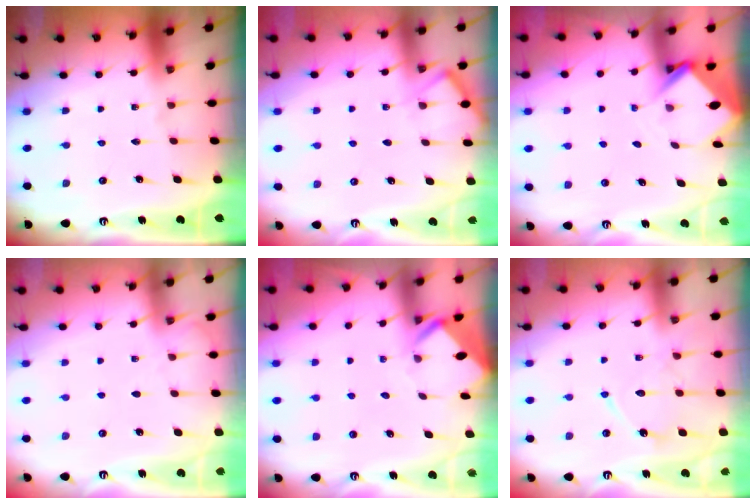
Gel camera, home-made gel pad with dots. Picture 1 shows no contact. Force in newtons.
{"total": 6.1, "press": 6.1, "slide": 0.4}
{"total": 3.5, "press": 3.4, "slide": 0.3}
{"total": 4.0, "press": 4.0, "slide": 0.5}
{"total": 4.0, "press": 3.9, "slide": 0.3}
{"total": 12.1, "press": 12.0, "slide": 1.0}